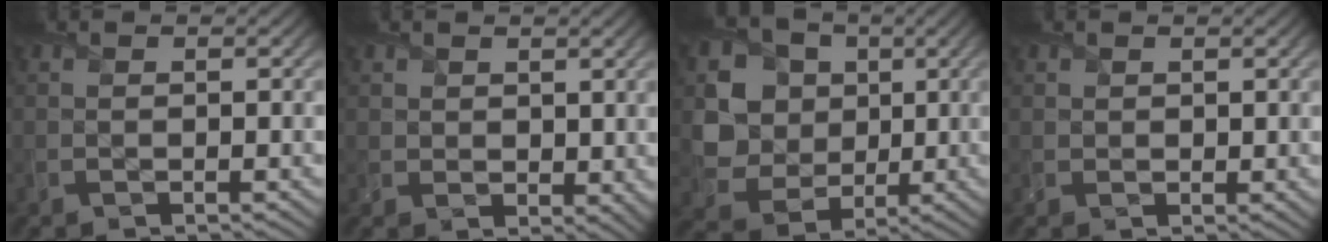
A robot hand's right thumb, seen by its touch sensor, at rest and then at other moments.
{"total": 3.2, "force": [1.5, 2.5, 1.4], "torque": [-0.038, -0.011, 0.027]}
{"total": 8.9, "force": [1.5, 7.9, 3.7], "torque": [-0.102, -0.014, 0.019]}
{"total": 1.4, "force": [0.8, 1.0, 0.3], "torque": [-0.008, -0.004, 0.017]}